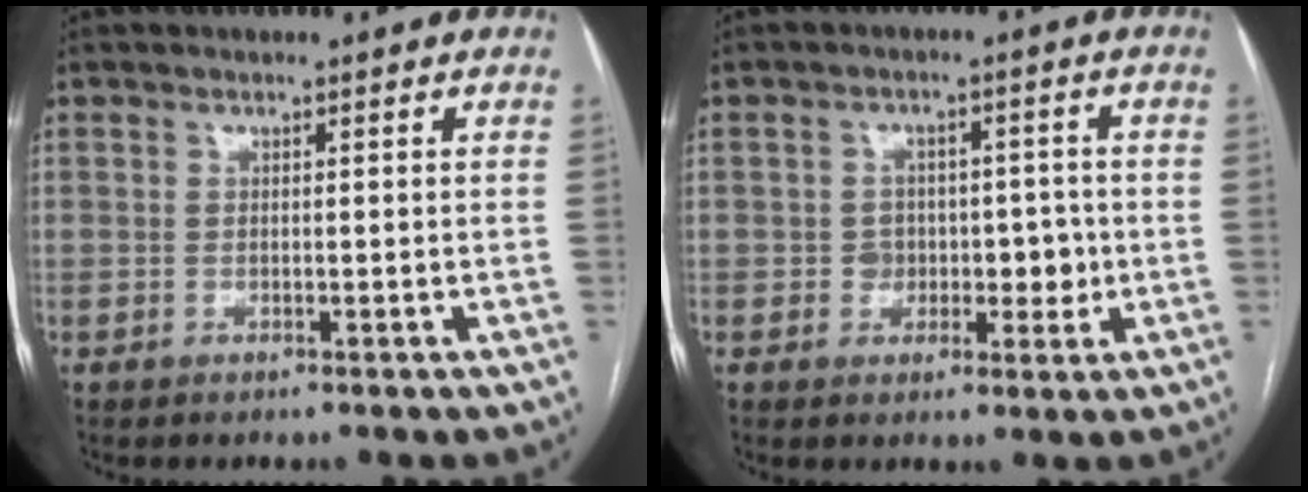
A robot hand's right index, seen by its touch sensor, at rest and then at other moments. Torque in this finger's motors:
{"motor_torque": [0.61, 0.10, 0.06, 0.03]}